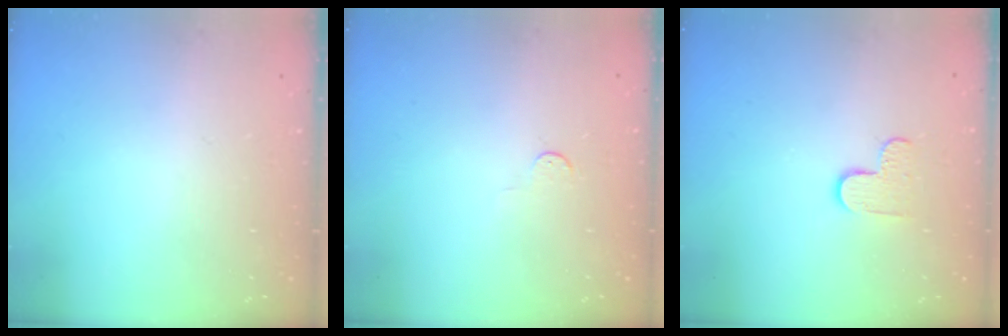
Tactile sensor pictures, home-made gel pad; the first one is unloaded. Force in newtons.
{"total": 2.8, "press": 2.8, "slide": 0.4}
{"total": 5.9, "press": 5.8, "slide": 0.6}